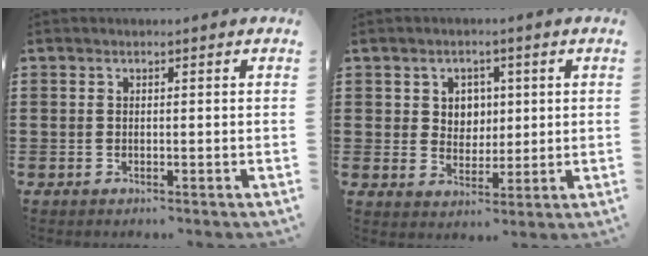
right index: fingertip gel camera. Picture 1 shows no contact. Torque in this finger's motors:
{"motor_torque": [0.57, 0.56, 0.12, 0.03]}